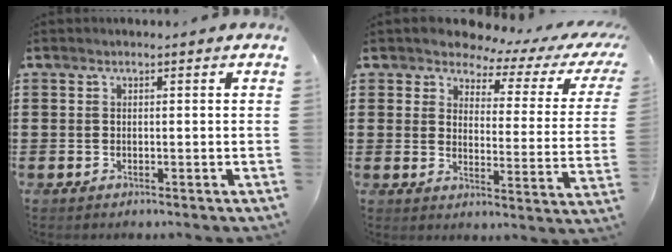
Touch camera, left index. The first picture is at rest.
{"total": 3.7, "force": [3.1, 1.6, 1.3], "torque": [-0.041, -0.019, 0.045]}